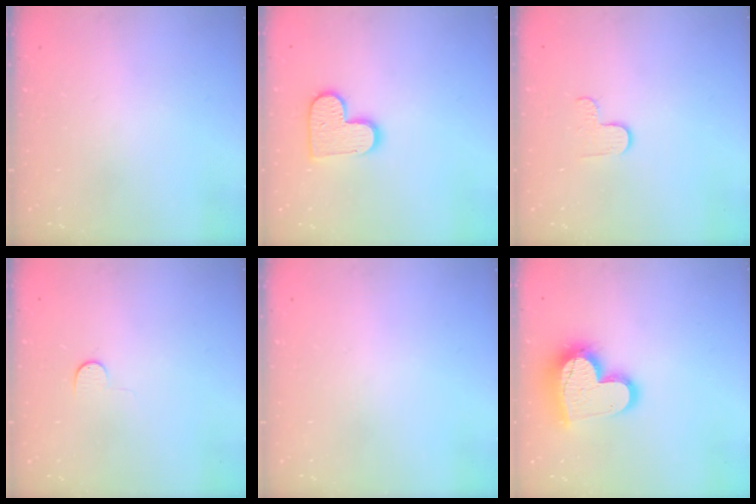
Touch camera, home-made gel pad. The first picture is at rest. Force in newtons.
{"total": 11.5, "press": 11.4, "slide": 0.6}
{"total": 2.9, "press": 2.9, "slide": 0.3}
{"total": 4.9, "press": 4.9, "slide": 0.5}
{"total": 0.0}
{"total": 17.9, "press": 17.9, "slide": 1.5}